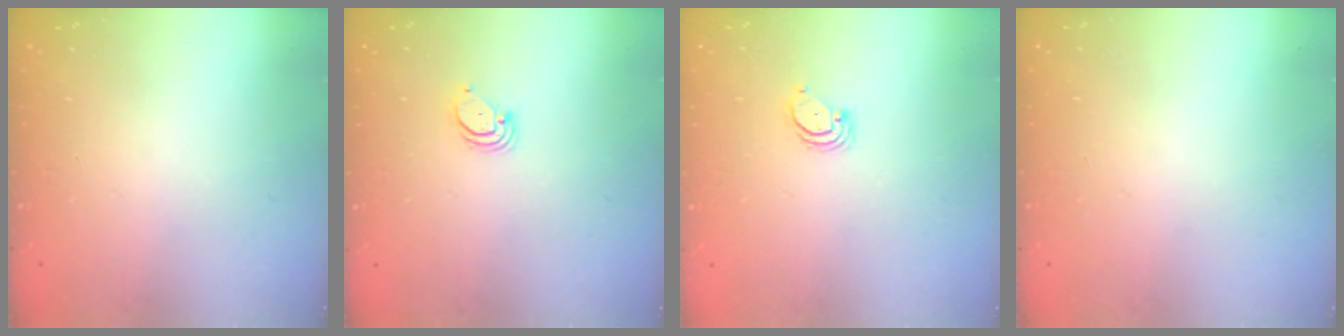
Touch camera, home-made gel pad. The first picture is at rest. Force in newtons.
{"total": 2.0, "press": 2.0, "slide": 0.1}
{"total": 2.2, "press": 2.2, "slide": 0.3}
{"total": 0.0}